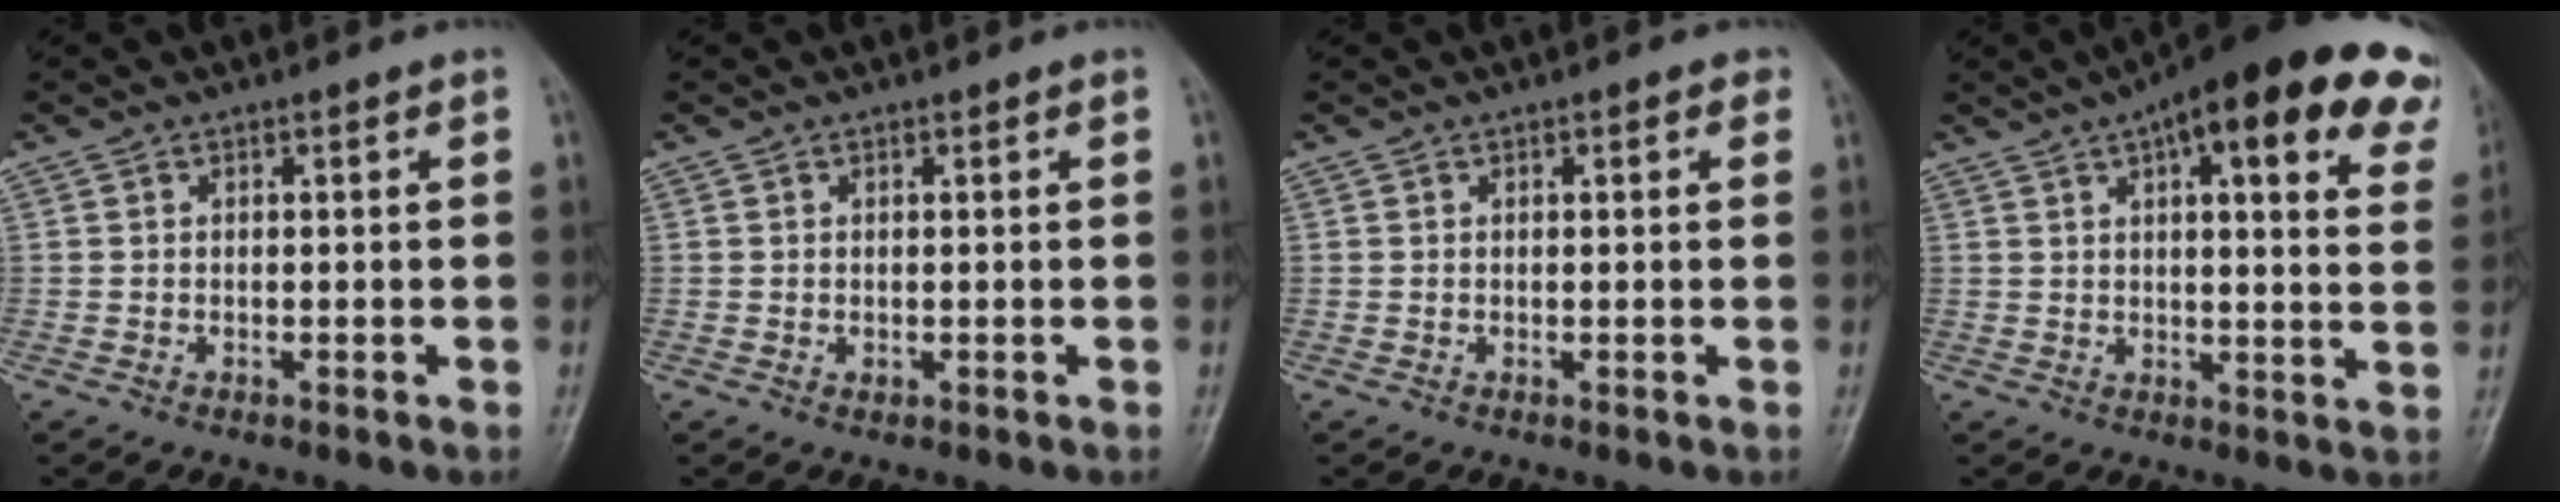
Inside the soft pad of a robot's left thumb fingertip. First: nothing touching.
{"total": 0.6, "force": [0.2, 0.4, 0.4], "torque": [-0.002, -0.001, 0.003]}
{"total": 1.3, "force": [0.6, 0.6, 1.0], "torque": [-0.008, 0.001, 0.005]}
{"total": 25.0, "force": [13.7, 8.0, 19.3], "torque": [-0.231, -0.001, 0.160]}